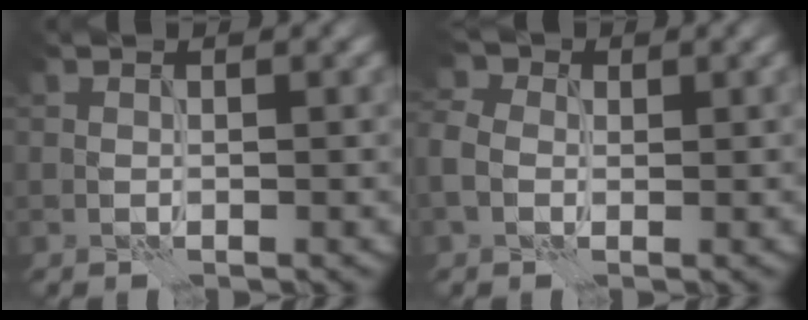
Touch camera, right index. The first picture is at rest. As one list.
[{"total": 3.3, "force": [0.0, 2.9, 1.7], "torque": [-0.048, 0.007, 0.000]}]